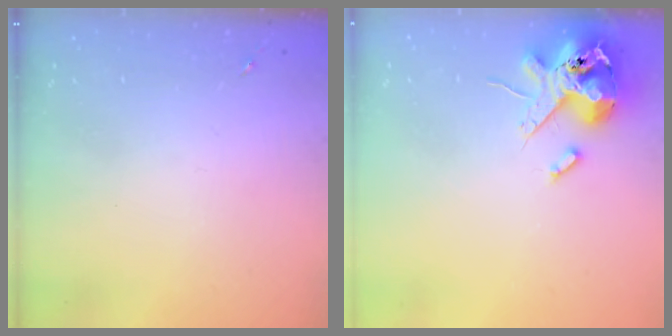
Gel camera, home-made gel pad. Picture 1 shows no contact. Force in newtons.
{"total": 14.2, "press": 14.0, "slide": 2.4}